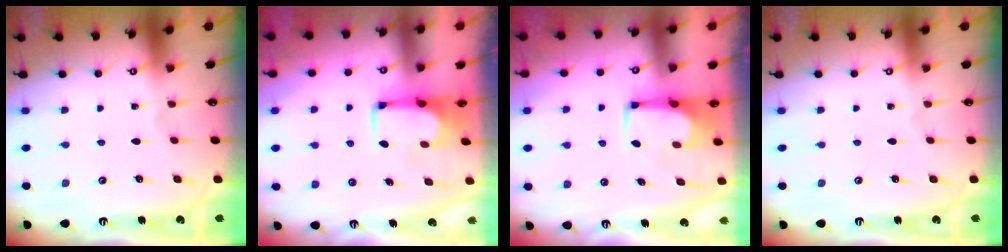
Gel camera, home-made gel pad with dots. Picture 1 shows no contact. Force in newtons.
{"total": 1.5, "press": 1.5, "slide": 0.1}
{"total": 1.5, "press": 1.5, "slide": 0.3}
{"total": 0.0}